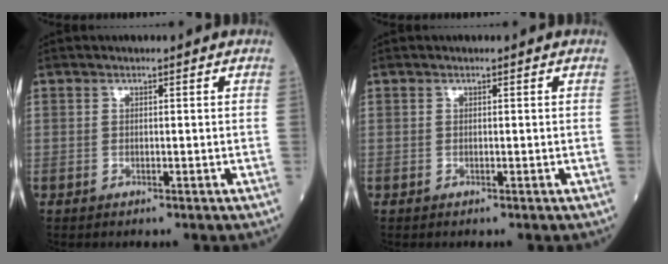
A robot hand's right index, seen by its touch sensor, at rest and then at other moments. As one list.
[{"total": 0.0}]